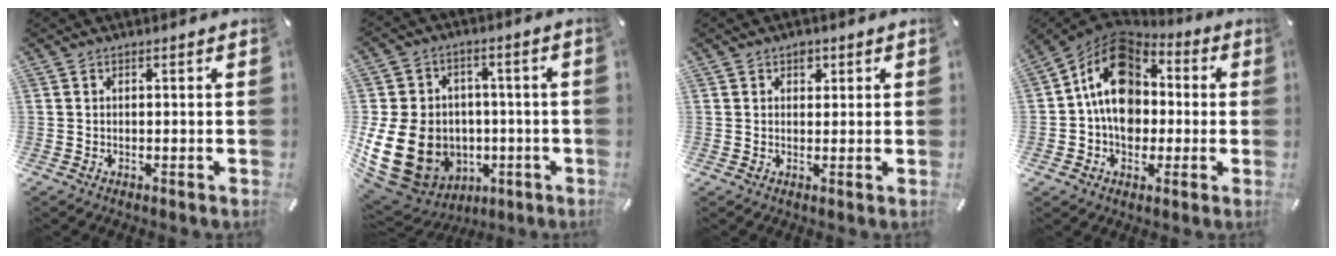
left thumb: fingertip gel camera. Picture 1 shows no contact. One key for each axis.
{"total": 19.0, "fx": -2.8, "fy": 15.9, "fz": 9.9, "tx": -0.198, "ty": 0.005, "tz": -0.022}
{"total": 2.2, "fx": 1.1, "fy": 1.7, "fz": 0.9, "tx": 0.005, "ty": -0.006, "tz": 0.013}
{"total": 14.2, "fx": 0.9, "fy": 11.5, "fz": 8.1, "tx": -0.142, "ty": 0.009, "tz": 0.018}